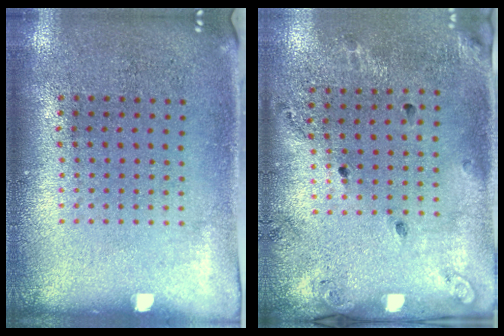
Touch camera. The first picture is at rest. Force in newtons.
{"total": 1.6, "press": 1.2, "slide": 1.1}